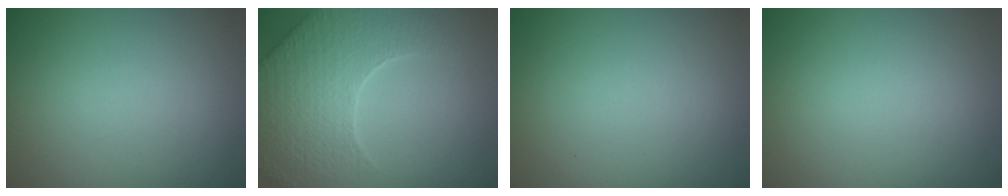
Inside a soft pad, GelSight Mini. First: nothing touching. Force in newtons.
{"total": 7.9, "press": 5.9, "slide": 5.3}
{"total": 0.0}
{"total": 0.0}